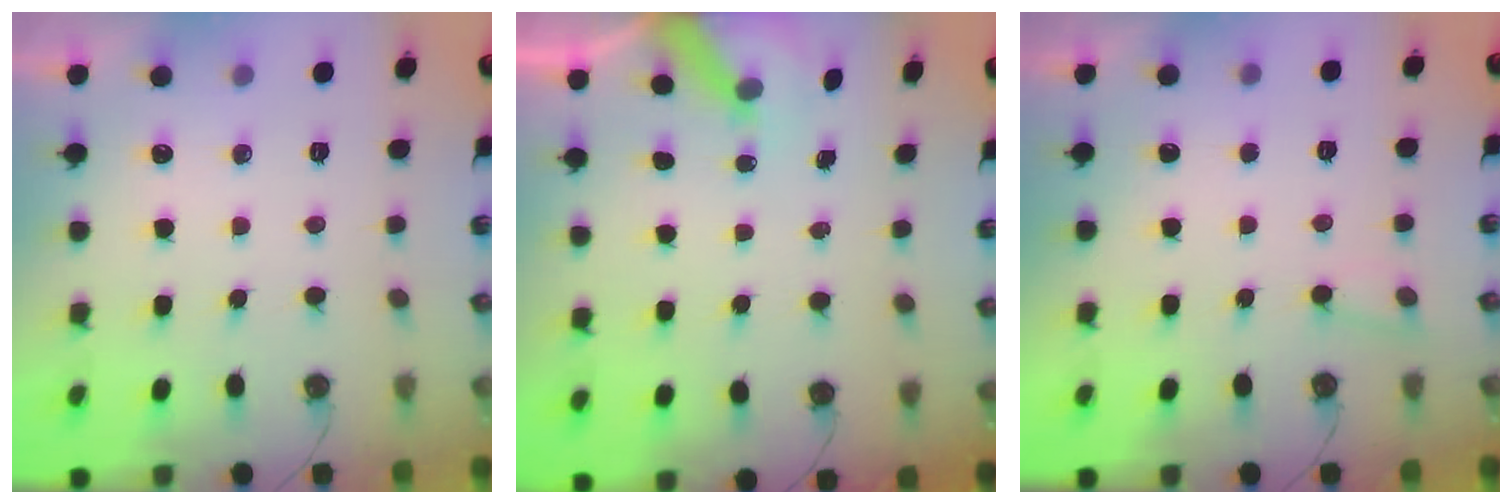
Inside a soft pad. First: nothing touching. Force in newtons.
{"total": 6.5, "press": 6.5, "slide": 0.7}
{"total": 4.3, "press": 4.3, "slide": 0.4}